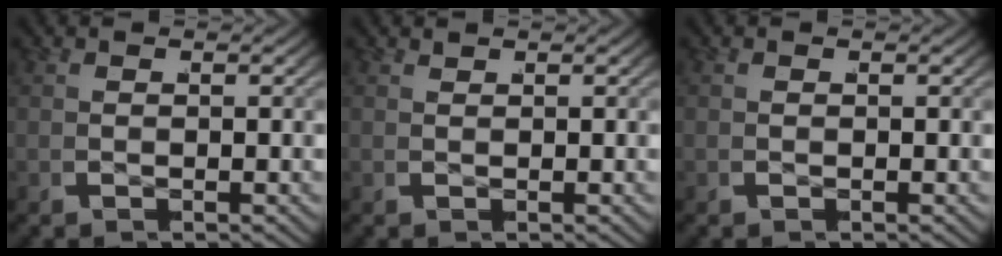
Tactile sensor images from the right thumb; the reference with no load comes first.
{"total": 0.7, "force": [0.6, -0.4, -0.2], "torque": [0.007, 0.003, 0.010]}
{"total": 0.0}